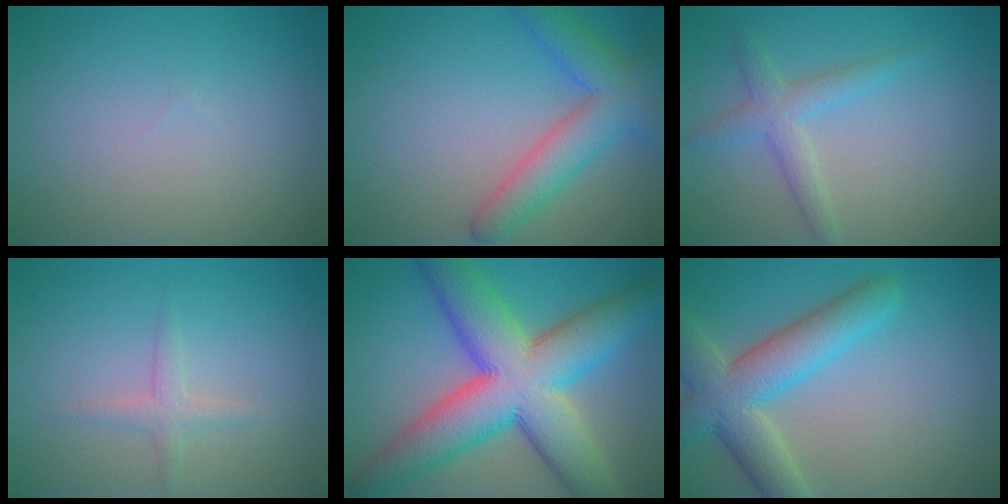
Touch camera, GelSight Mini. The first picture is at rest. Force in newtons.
{"total": 5.3, "press": 5.3, "slide": 0.2}
{"total": 2.6, "press": 2.6, "slide": 0.0}
{"total": 1.4, "press": 1.4, "slide": 0.1}
{"total": 13.4, "press": 13.4, "slide": 0.4}
{"total": 6.7, "press": 6.7, "slide": 0.5}